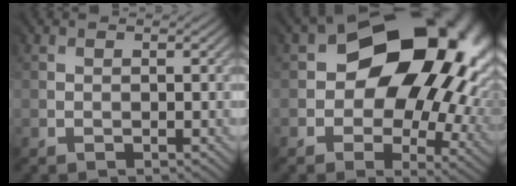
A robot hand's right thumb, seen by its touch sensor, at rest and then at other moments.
{"total": 19.0, "force": [3.7, 13.5, 12.8], "torque": [-0.173, -0.013, 0.088]}